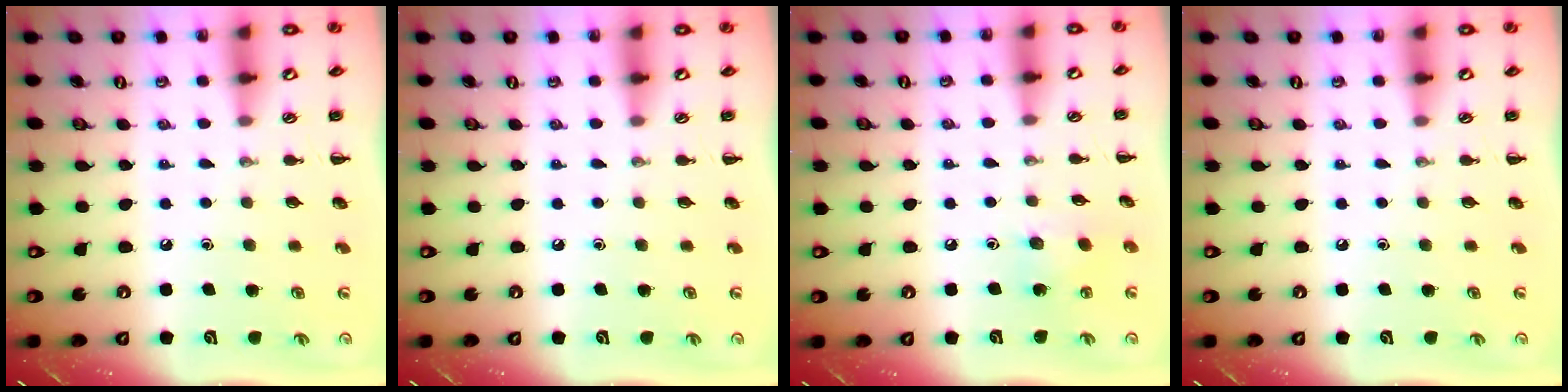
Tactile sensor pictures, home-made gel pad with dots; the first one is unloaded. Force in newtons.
{"total": 0.0}
{"total": 4.3, "press": 4.2, "slide": 1.1}
{"total": 0.0}